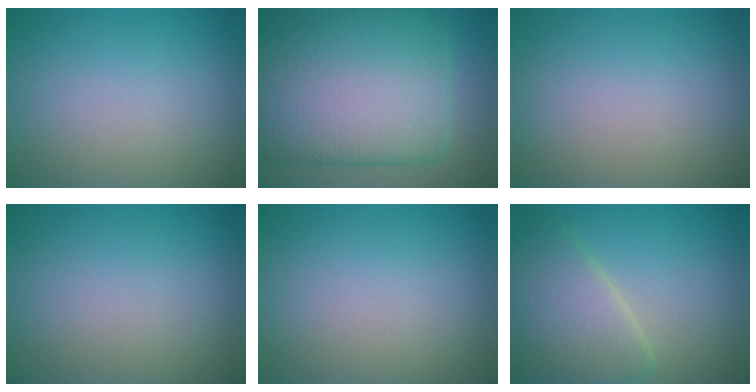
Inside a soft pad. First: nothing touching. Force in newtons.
{"total": 14.1, "press": 14.1, "slide": 0.2}
{"total": 0.0}
{"total": 0.0}
{"total": 0.0}
{"total": 6.0, "press": 6.0, "slide": 0.2}